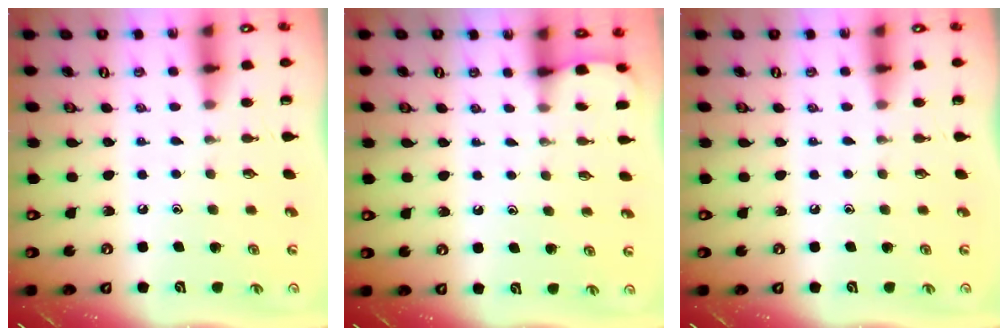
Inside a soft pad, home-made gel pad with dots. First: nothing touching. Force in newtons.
{"total": 1.3, "press": 1.3, "slide": 0.1}
{"total": 0.0}